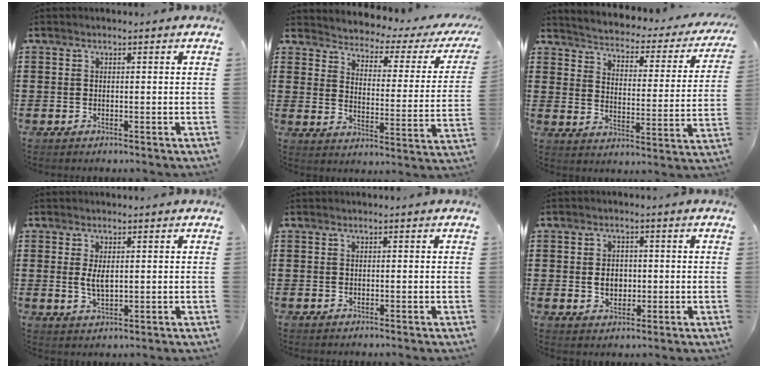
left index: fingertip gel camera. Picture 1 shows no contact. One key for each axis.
{"total": 2.4, "fx": 2.2, "fy": 0.7, "fz": 0.7, "tx": -0.026, "ty": -0.028, "tz": 0.025}
{"total": 2.0, "fx": 1.9, "fy": 0.2, "fz": 0.3, "tx": -0.025, "ty": -0.028, "tz": 0.020}
{"total": 3.3, "fx": 0.5, "fy": 1.4, "fz": 3.0, "tx": -0.067, "ty": 0.000, "tz": 0.005}
{"total": 0.0}
{"total": 3.5, "fx": -0.1, "fy": 2.6, "fz": 2.3, "tx": -0.043, "ty": 0.003, "tz": -0.006}